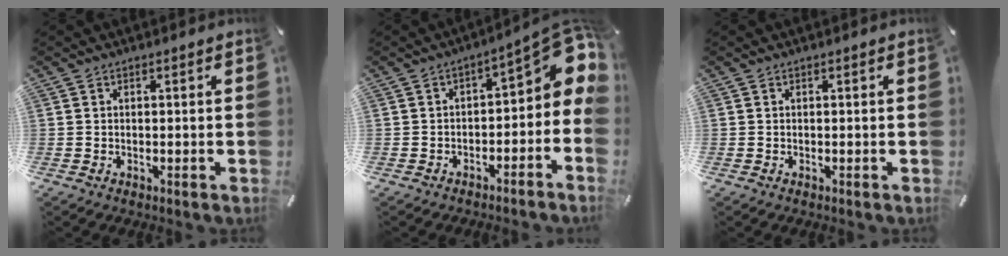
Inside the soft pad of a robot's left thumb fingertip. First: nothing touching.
{"total": 9.7, "force": [2.5, 4.7, 8.1], "torque": [-0.090, -0.026, 0.038]}
{"total": 0.0}